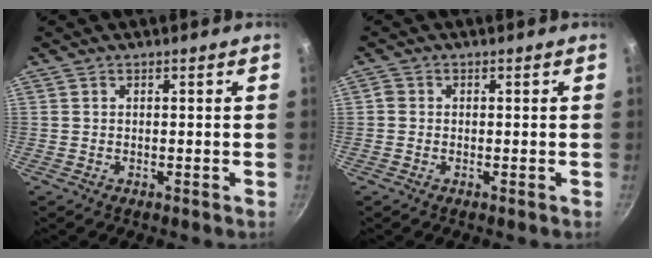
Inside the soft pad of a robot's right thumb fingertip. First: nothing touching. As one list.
[{"total": 1.3, "force": [-0.4, 1.1, 0.5], "torque": [-0.008, 0.004, -0.010]}]